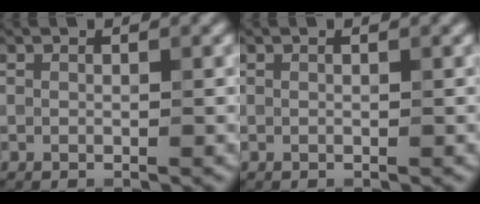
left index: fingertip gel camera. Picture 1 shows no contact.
{"total": 0.0}